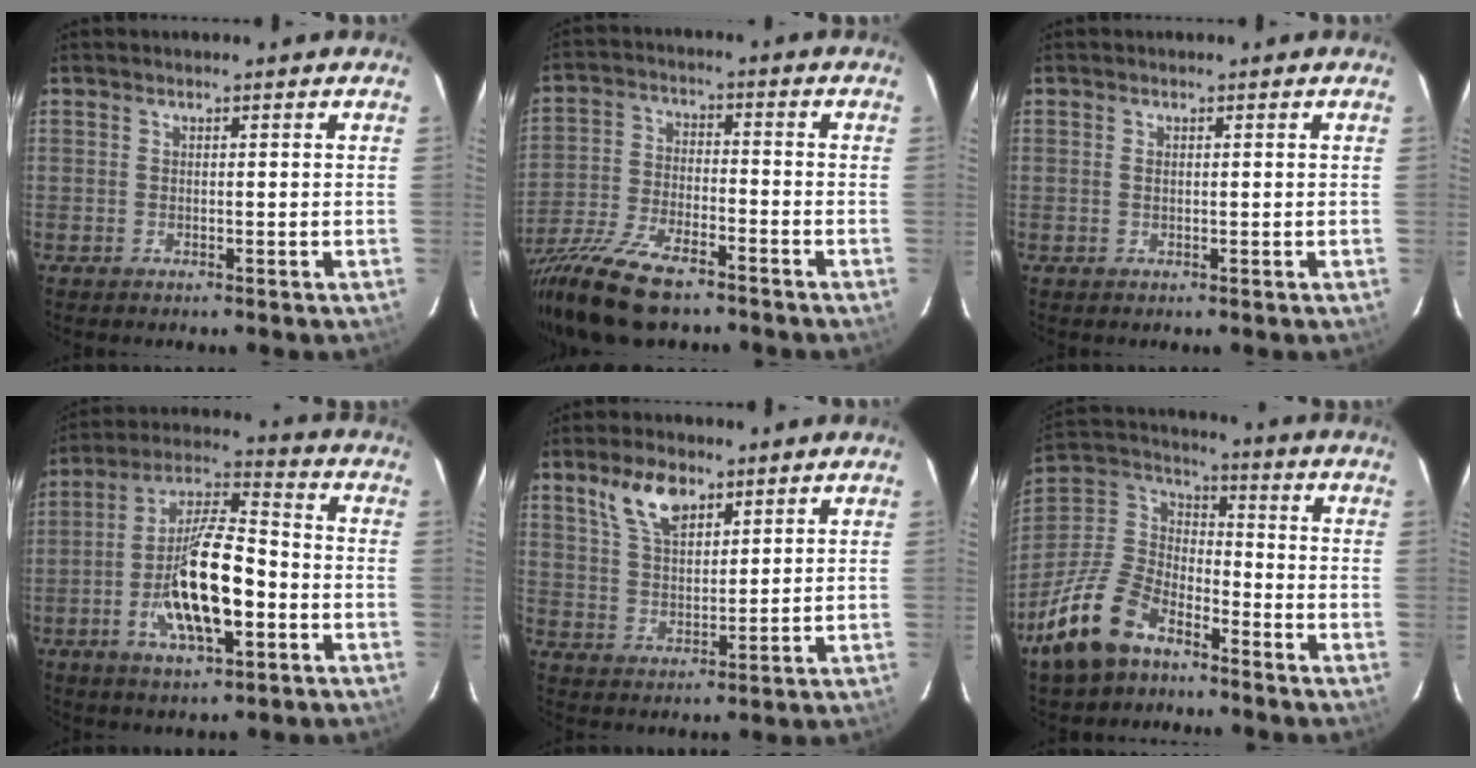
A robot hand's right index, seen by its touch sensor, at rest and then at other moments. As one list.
[{"total": 17.6, "force": [-13.5, 5.8, 9.7], "torque": [-0.214, -0.039, -0.246]}, {"total": 0.6, "force": [0.1, 0.4, 0.5], "torque": [-0.010, 0.001, 0.001]}, {"total": 15.7, "force": [-4.6, 5.1, 14.1], "torque": [-0.277, 0.002, -0.082]}, {"total": 8.4, "force": [5.2, 4.0, 5.2], "torque": [-0.096, 0.012, 0.102]}, {"total": 16.9, "force": [-10.7, 8.8, 9.7], "torque": [-0.217, 0.005, -0.200]}]